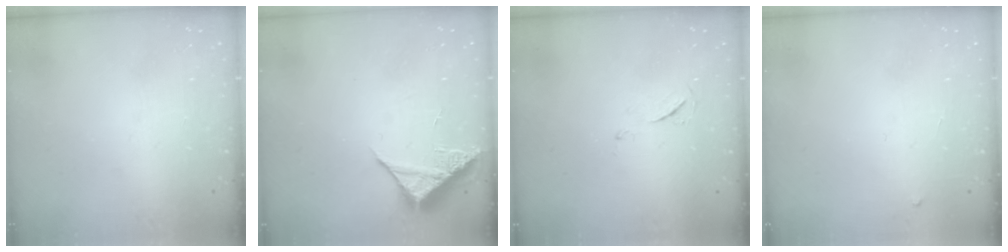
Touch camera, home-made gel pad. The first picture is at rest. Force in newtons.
{"total": 7.1, "press": 7.1, "slide": 0.3}
{"total": 4.9, "press": 4.9, "slide": 0.7}
{"total": 2.3, "press": 2.3, "slide": 0.3}